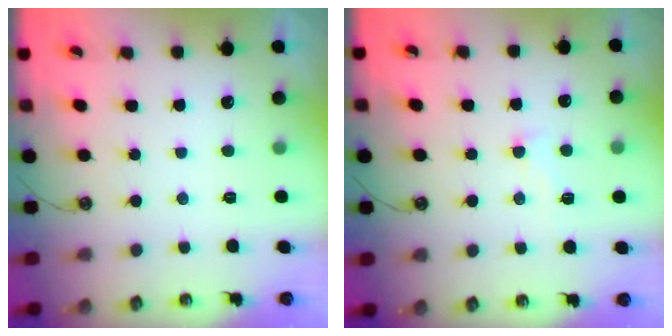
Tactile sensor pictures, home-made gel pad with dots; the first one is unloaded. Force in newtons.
{"total": 0.9, "press": 0.6, "slide": 0.7}